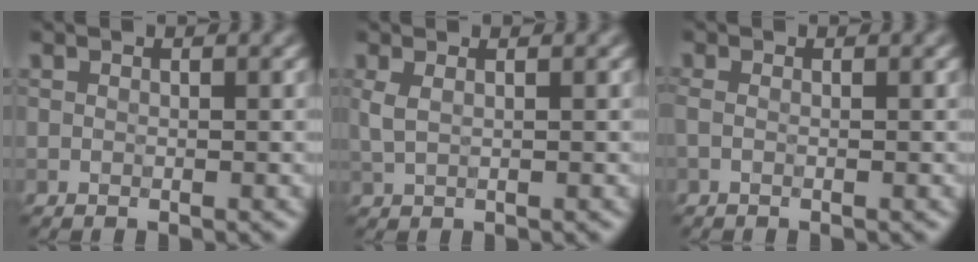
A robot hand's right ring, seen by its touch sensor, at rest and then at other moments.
{"total": 1.3, "force": [0.6, 0.4, 1.1], "torque": [-0.024, 0.005, 0.011]}
{"total": 1.0, "force": [0.0, 0.5, 0.8], "torque": [-0.012, -0.004, -0.006]}